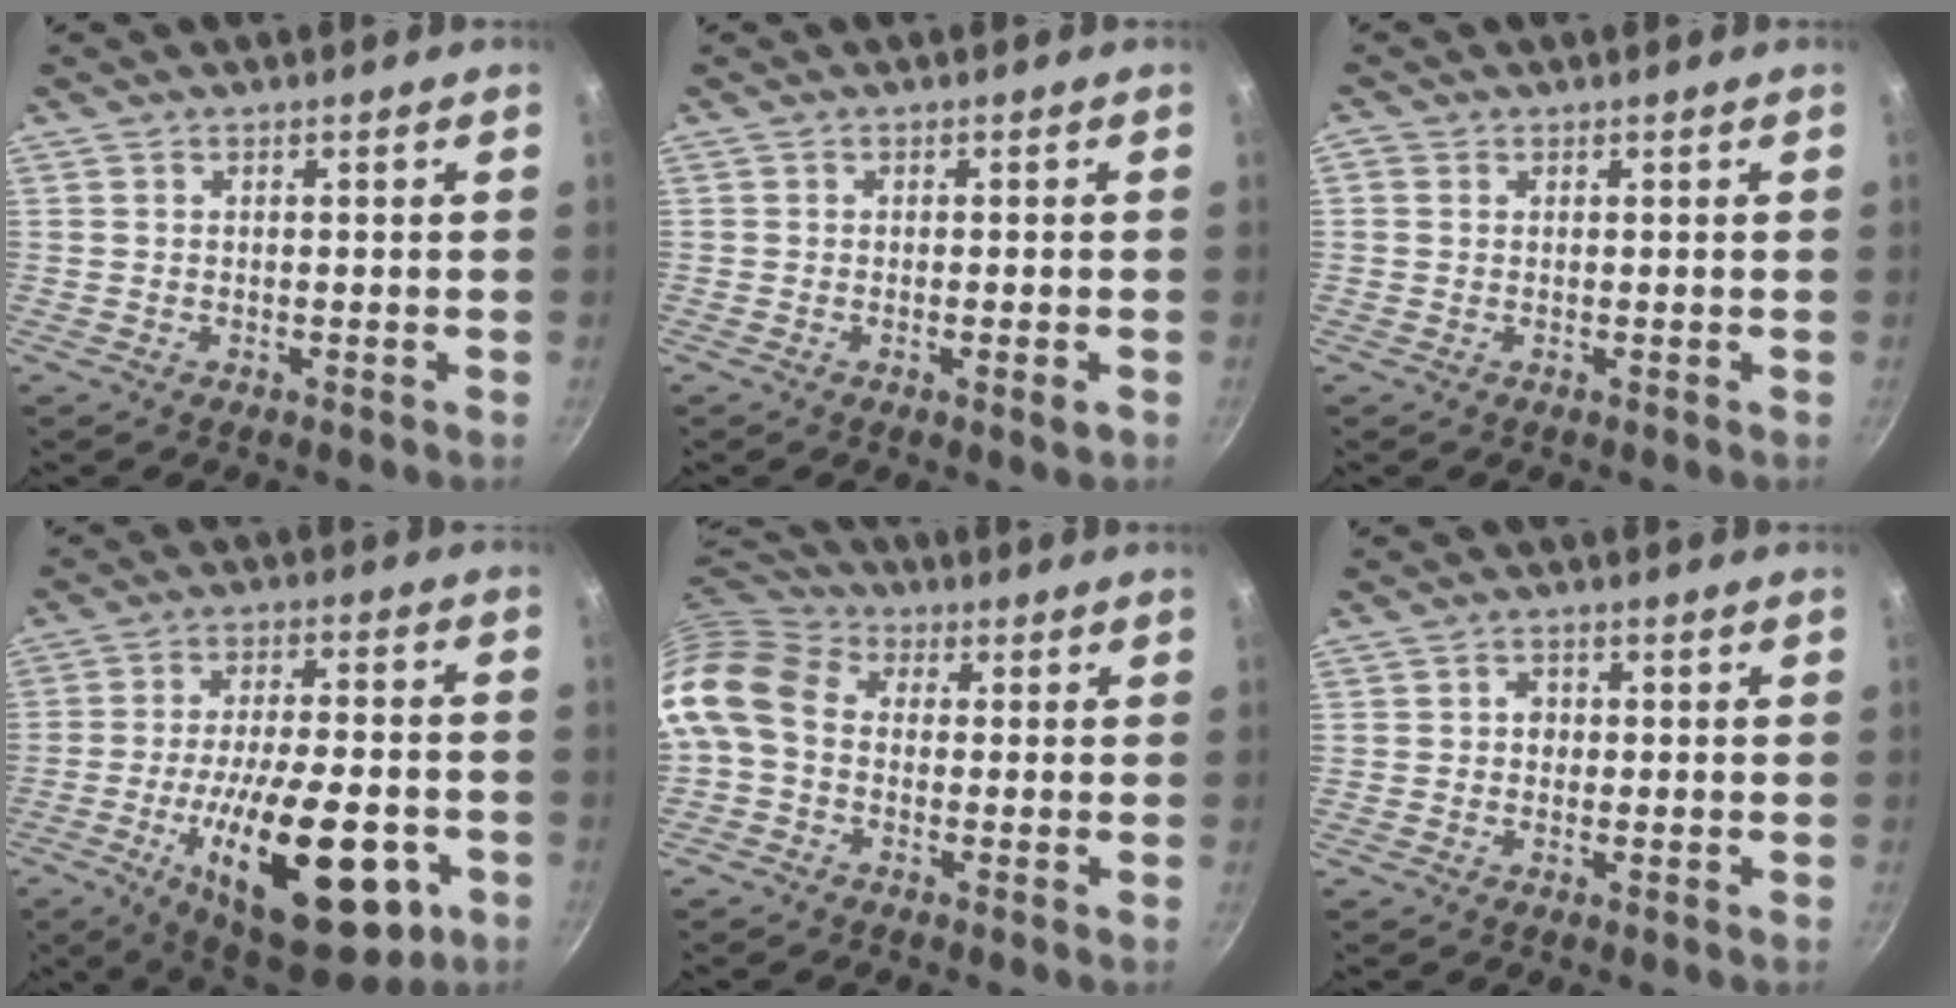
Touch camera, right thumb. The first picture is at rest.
{"total": 2.2, "force": [-0.8, 0.4, 2.1], "torque": [-0.041, -0.002, -0.016]}
{"total": 1.1, "force": [0.2, 1.0, 0.5], "torque": [-0.011, 0.002, 0.000]}
{"total": 24.9, "force": [-8.7, 9.8, 21.1], "torque": [-0.299, 0.015, -0.124]}
{"total": 12.4, "force": [-0.6, 9.3, 8.1], "torque": [-0.162, 0.035, -0.031]}
{"total": 2.2, "force": [-0.1, 1.8, 1.1], "torque": [-0.012, 0.000, -0.008]}